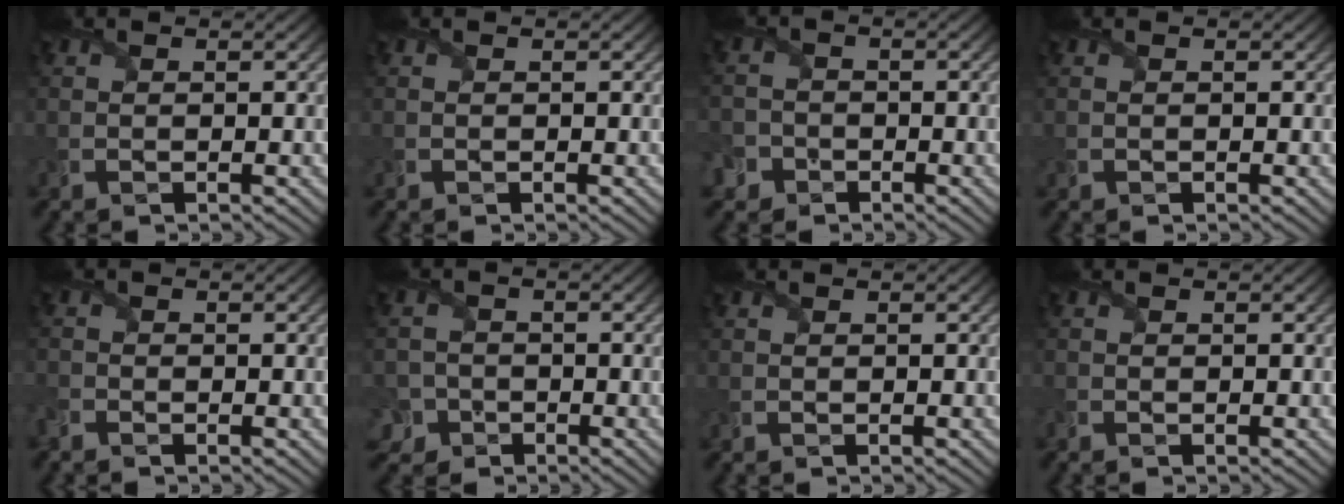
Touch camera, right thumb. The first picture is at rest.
{"total": 0.0}
{"total": 4.3, "force": [-2.4, 3.5, 0.9], "torque": [-0.020, -0.005, -0.058]}
{"total": 0.0}
{"total": 1.7, "force": [-1.5, 0.8, 0.4], "torque": [-0.016, -0.011, -0.041]}
{"total": 4.8, "force": [-2.7, 3.8, 1.2], "torque": [-0.024, -0.006, -0.061]}
{"total": 0.0}
{"total": 0.5, "force": [-0.5, 0.2, 0.1], "torque": [-0.003, -0.007, -0.008]}